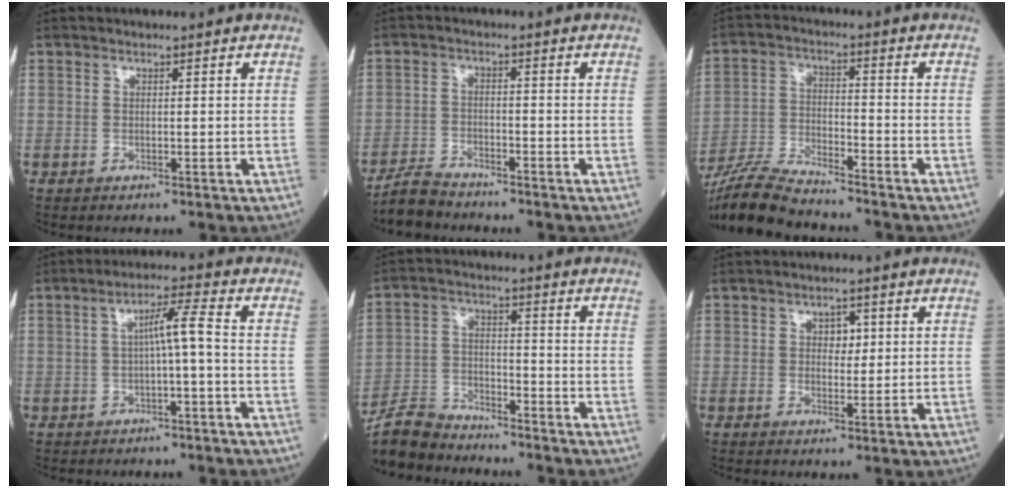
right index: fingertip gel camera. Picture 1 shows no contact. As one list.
[{"total": 4.1, "force": [-4.0, 0.6, 0.6], "torque": [-0.015, -0.013, -0.079]}, {"total": 10.9, "force": [-10.2, 0.7, 3.8], "torque": [-0.075, -0.017, -0.190]}, {"total": 4.4, "force": [-0.4, -0.1, 4.4], "torque": [-0.072, 0.015, -0.008]}, {"total": 8.1, "force": [-8.0, 1.5, 0.7], "torque": [-0.023, -0.004, -0.156]}, {"total": 2.3, "force": [0.6, 1.5, 1.6], "torque": [-0.014, 0.001, 0.007]}]